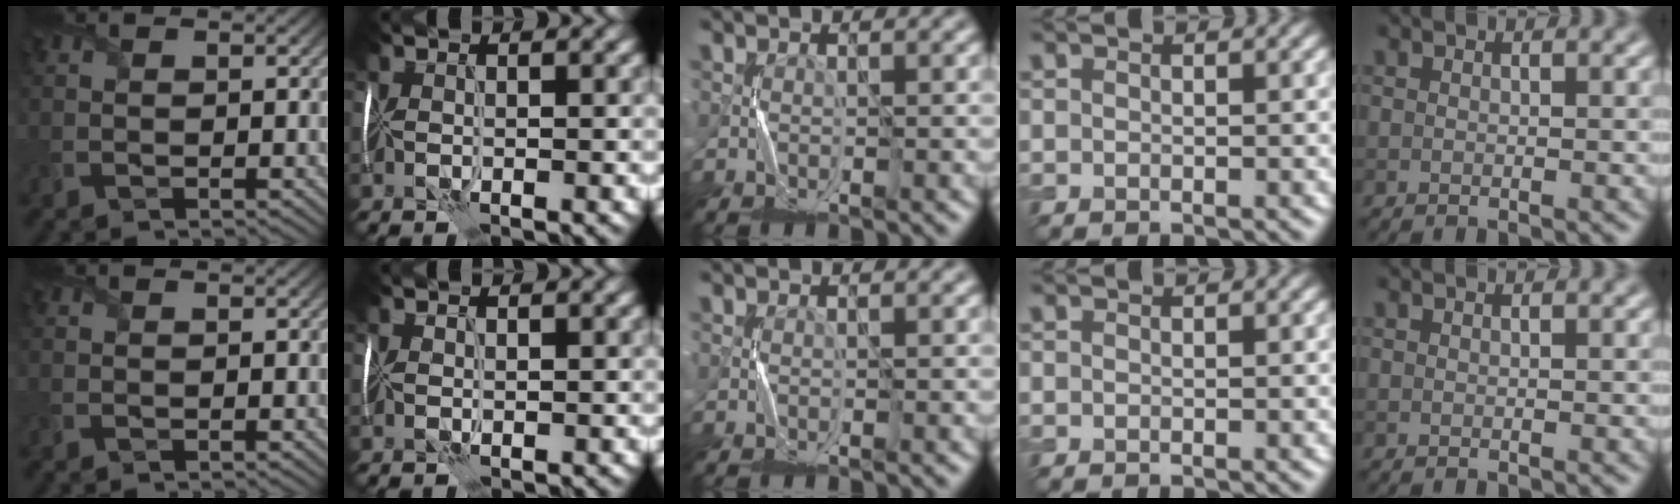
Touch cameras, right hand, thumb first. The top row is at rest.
{}